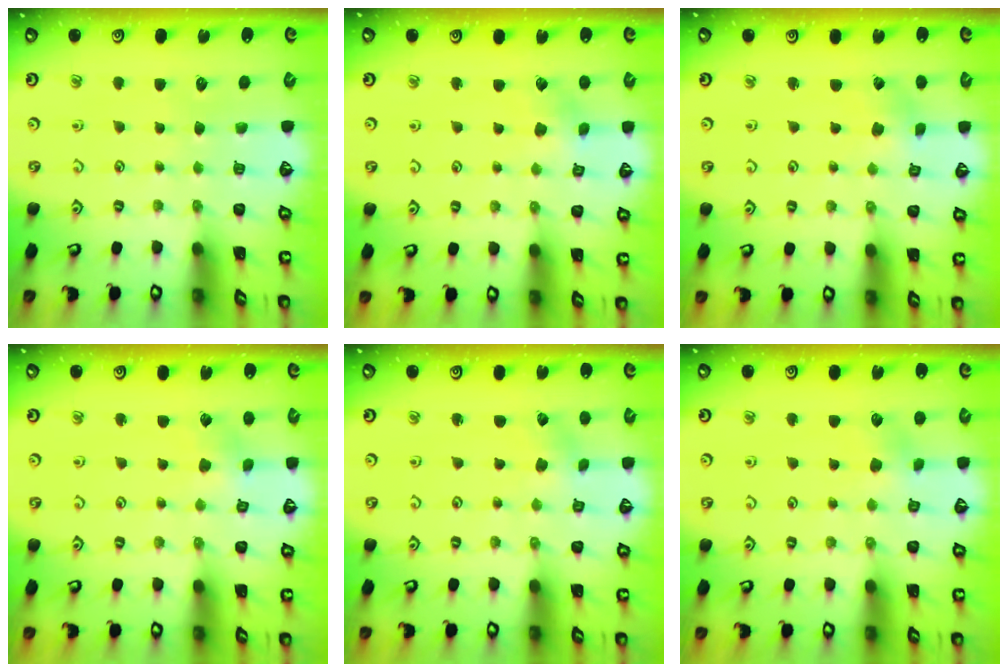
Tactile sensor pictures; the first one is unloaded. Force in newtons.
{"total": 2.3, "press": 2.2, "slide": 0.3}
{"total": 1.0, "press": 1.0, "slide": 0.0}
{"total": 2.2, "press": 2.2, "slide": 0.2}
{"total": 0.6, "press": 0.6, "slide": 0.1}
{"total": 4.5, "press": 4.5, "slide": 0.4}